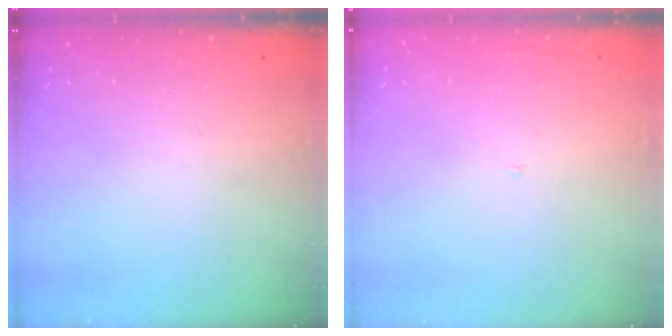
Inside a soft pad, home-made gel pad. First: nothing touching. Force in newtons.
{"total": 2.0, "press": 2.0, "slide": 0.2}